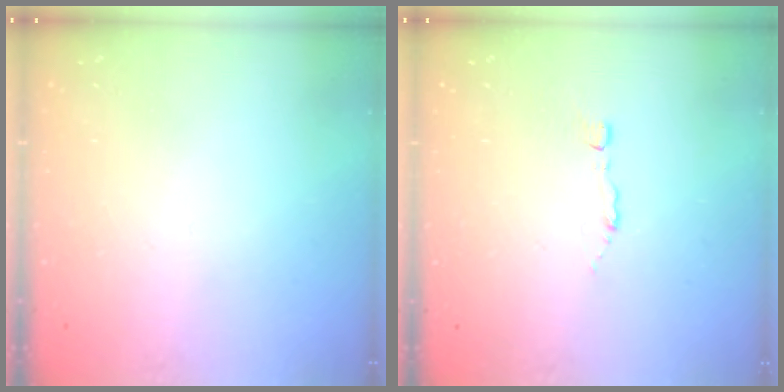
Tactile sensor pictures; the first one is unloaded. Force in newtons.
{"total": 1.2, "press": 1.2, "slide": 0.2}